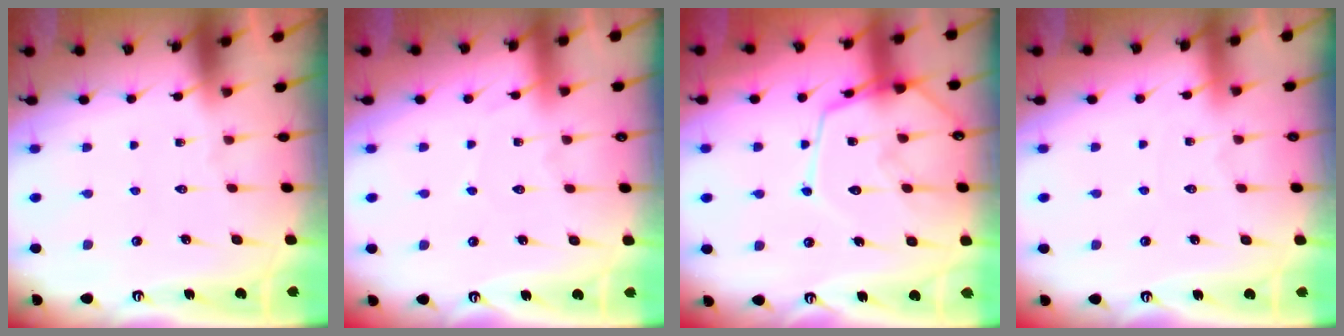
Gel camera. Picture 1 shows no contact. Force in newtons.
{"total": 2.9, "press": 2.8, "slide": 0.4}
{"total": 14.0, "press": 14.0, "slide": 1.2}
{"total": 3.1, "press": 3.1, "slide": 0.4}